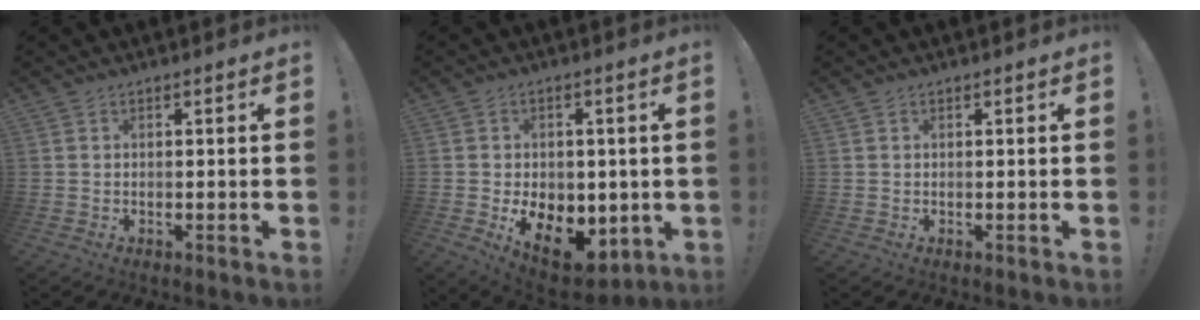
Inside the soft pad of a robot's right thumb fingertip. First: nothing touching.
{"total": 11.7, "force": [-2.2, 8.8, 7.3], "torque": [-0.087, 0.004, -0.028]}
{"total": 0.0}